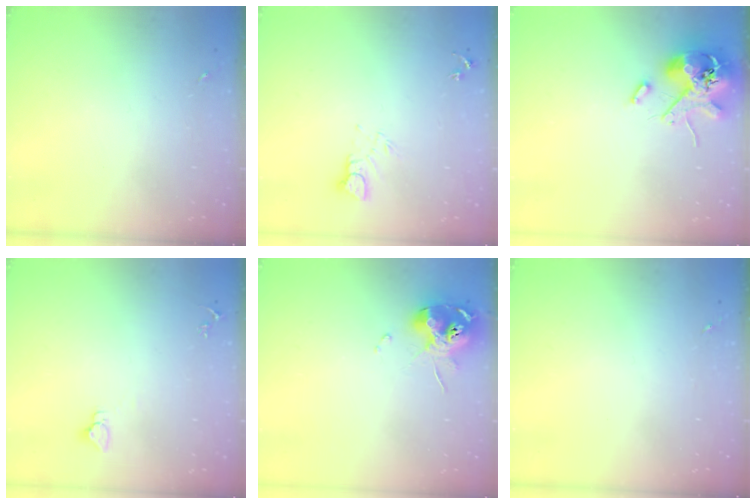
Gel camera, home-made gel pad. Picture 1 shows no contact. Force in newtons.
{"total": 4.7, "press": 4.7, "slide": 0.3}
{"total": 12.7, "press": 12.6, "slide": 1.9}
{"total": 2.9, "press": 2.9, "slide": 0.1}
{"total": 11.0, "press": 10.9, "slide": 1.3}
{"total": 0.0}